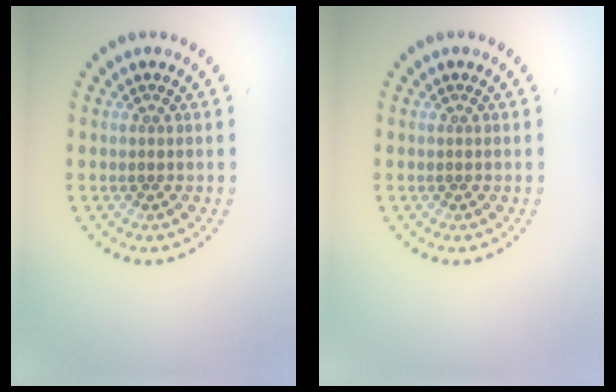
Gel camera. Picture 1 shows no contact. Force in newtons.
{"total": 0.0}